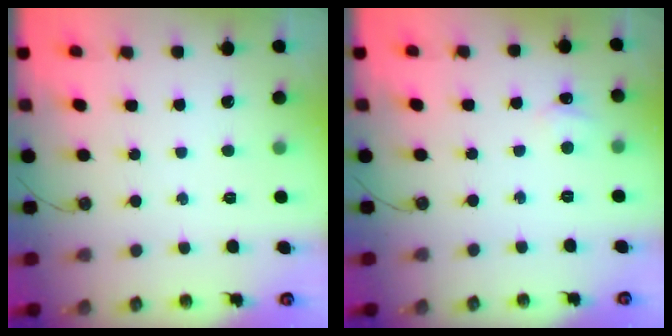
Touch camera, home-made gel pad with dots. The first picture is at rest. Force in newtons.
{"total": 2.8, "press": 2.8, "slide": 0.3}